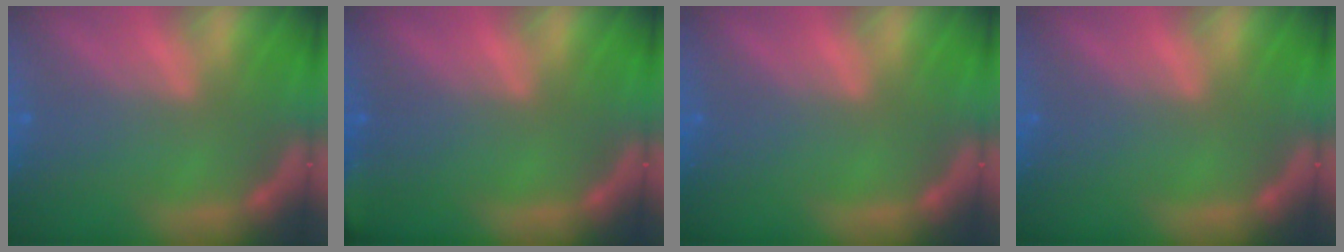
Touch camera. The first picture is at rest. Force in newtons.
{"total": 2.4}
{"total": 0.0}
{"total": 0.0}